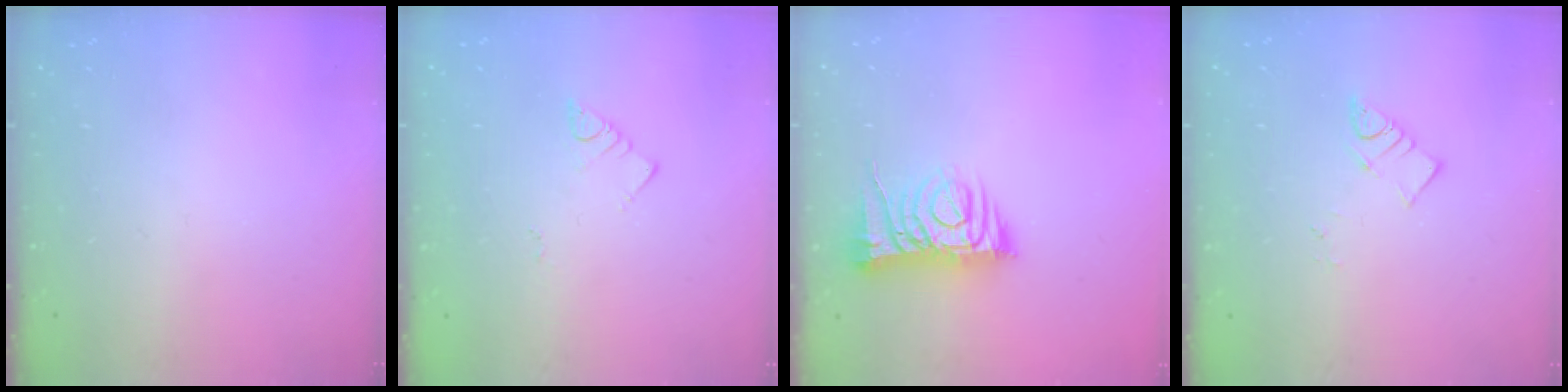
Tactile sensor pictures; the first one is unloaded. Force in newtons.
{"total": 2.7, "press": 2.7, "slide": 0.6}
{"total": 9.0, "press": 8.9, "slide": 1.4}
{"total": 3.4, "press": 3.4, "slide": 0.2}